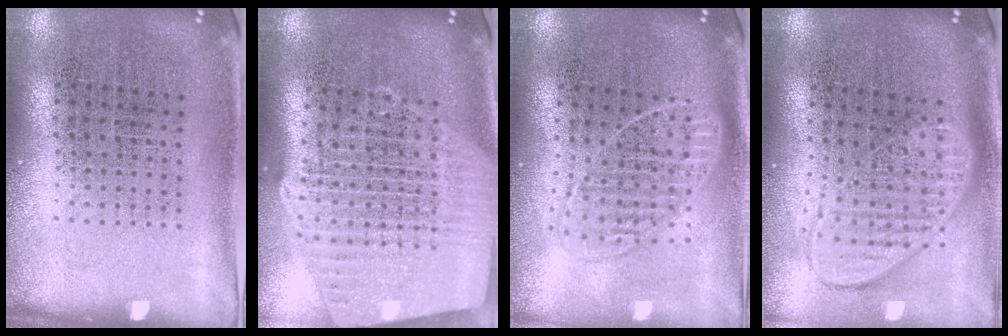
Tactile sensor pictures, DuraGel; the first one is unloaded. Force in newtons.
{"total": 2.6, "press": 2.2, "slide": 1.4}
{"total": 1.7, "press": 1.4, "slide": 1.0}
{"total": 2.0, "press": 1.5, "slide": 1.2}